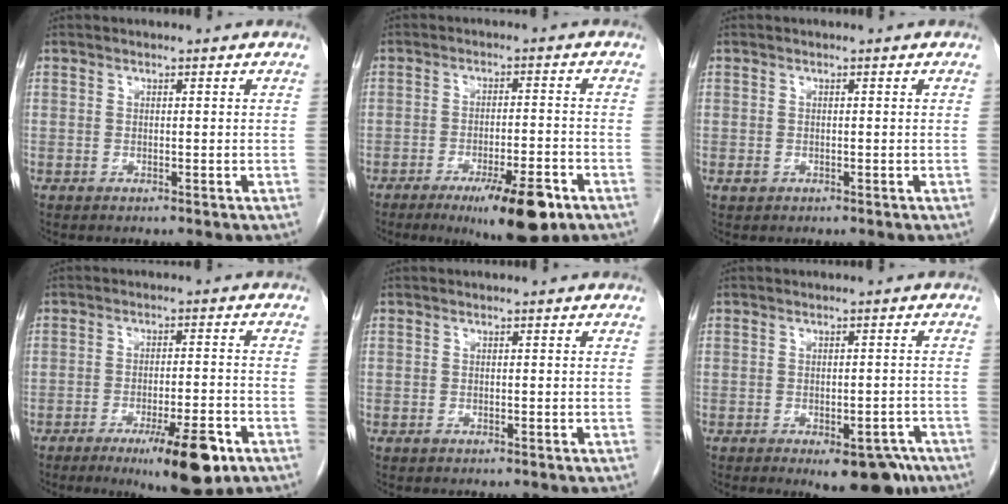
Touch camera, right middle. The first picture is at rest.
{"total": 10.4, "force": [-6.0, 1.7, 8.2], "torque": [-0.127, -0.016, -0.087]}
{"total": 0.7, "force": [-0.3, 0.6, 0.3], "torque": [-0.007, 0.001, -0.003]}
{"total": 10.4, "force": [-5.8, 1.6, 8.5], "torque": [-0.130, -0.017, -0.081]}
{"total": 0.0}
{"total": 8.1, "force": [-5.3, 3.2, 5.3], "torque": [-0.051, 0.002, -0.066]}